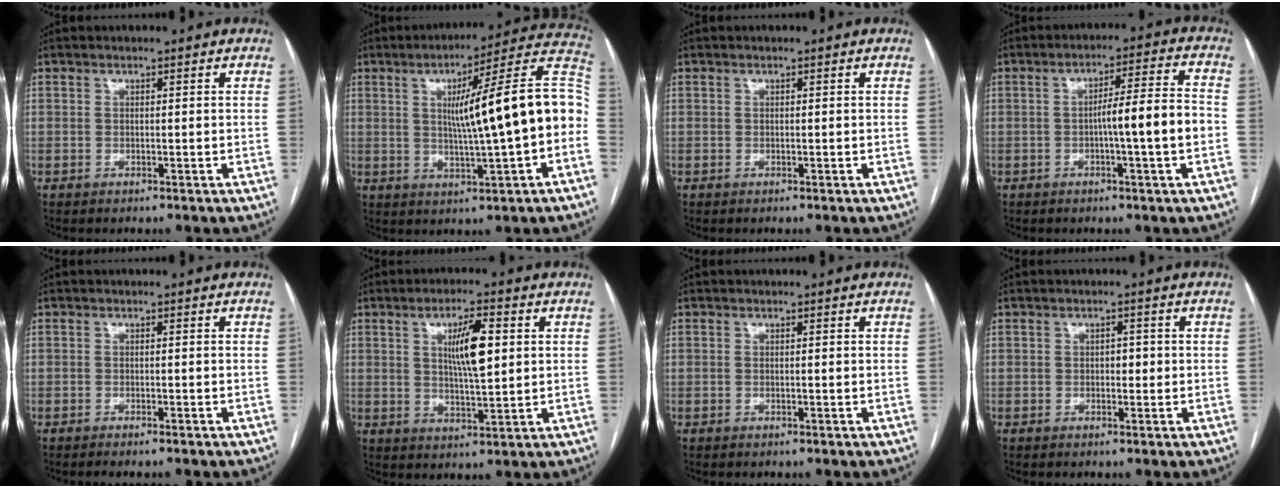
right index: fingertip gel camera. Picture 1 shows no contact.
{"total": 18.4, "force": [0.2, 0.4, 18.4], "torque": [-0.248, 0.031, -0.001]}
{"total": 0.0}
{"total": 8.6, "force": [-1.7, -0.3, 8.4], "torque": [-0.130, 0.014, -0.027]}
{"total": 2.4, "force": [-2.1, -0.2, 1.2], "torque": [-0.013, -0.003, -0.028]}
{"total": 7.7, "force": [1.9, 1.3, 7.3], "torque": [-0.126, 0.001, 0.034]}
{"total": 0.0}
{"total": 1.6, "force": [-0.1, 0.9, 1.3], "torque": [-0.014, 0.004, -0.004]}